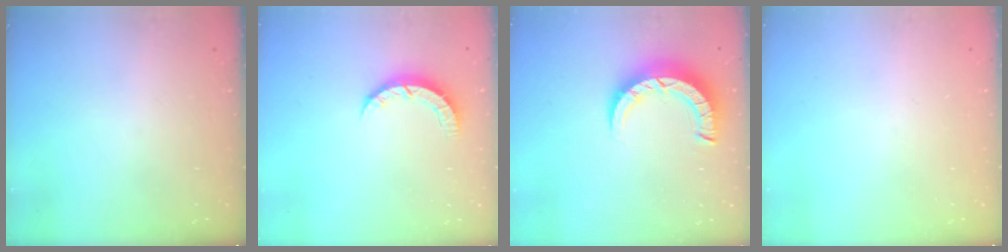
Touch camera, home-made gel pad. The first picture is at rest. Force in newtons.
{"total": 4.4, "press": 4.4, "slide": 0.5}
{"total": 6.7, "press": 6.7, "slide": 0.7}
{"total": 0.0}